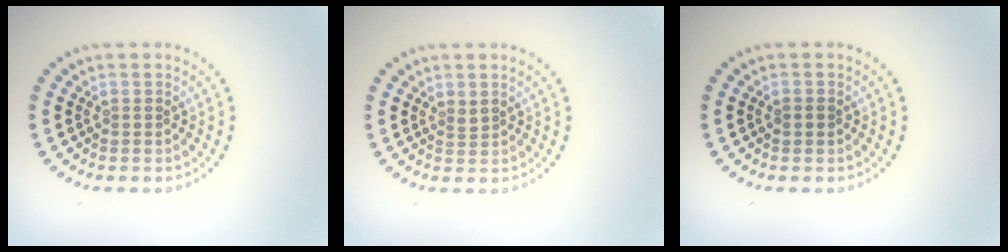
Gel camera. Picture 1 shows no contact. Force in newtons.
{"total": 0.7, "press": 0.6, "slide": 0.3}
{"total": 1.3, "press": 1.3, "slide": 0.2}